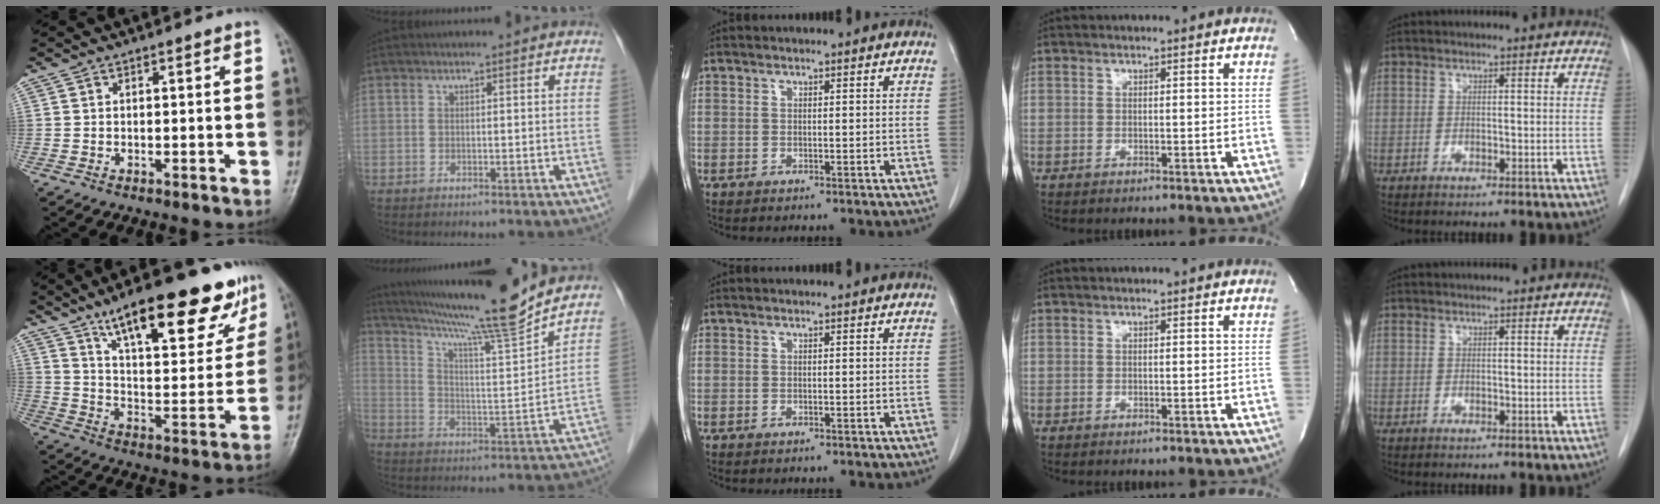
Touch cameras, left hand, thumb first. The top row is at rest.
{"thumb": {"total": 23.4, "force": [15.1, 7.5, 16.2], "torque": [-0.196, -0.049, 0.237]}, "index": {"total": 17.6, "force": [15.1, -2.1, 8.7], "torque": [-0.154, -0.017, 0.235]}}